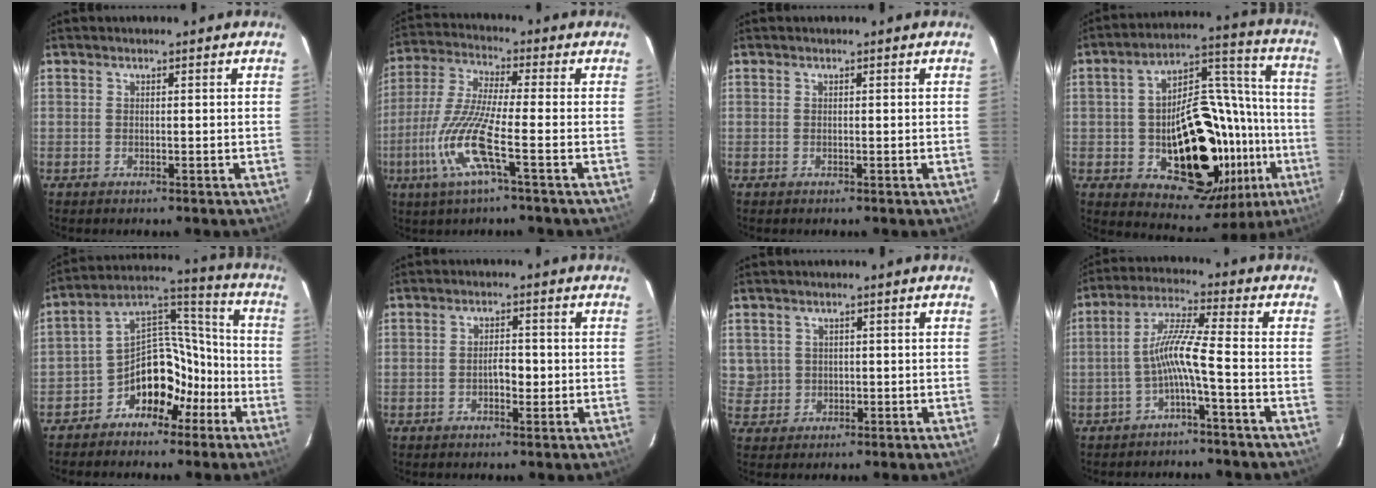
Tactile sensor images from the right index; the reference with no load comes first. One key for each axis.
{"total": 12.1, "fx": -4.5, "fy": 0.6, "fz": 11.2, "tx": -0.249, "ty": -0.005, "tz": -0.093}
{"total": 0.0}
{"total": 29.1, "fx": -8.3, "fy": 17.3, "fz": 21.8, "tx": -0.327, "ty": 0.040, "tz": -0.092}
{"total": 11.5, "fx": -7.0, "fy": 8.0, "fz": 4.3, "tx": -0.074, "ty": 0.062, "tz": -0.115}
{"total": 2.9, "fx": -0.7, "fy": 1.5, "fz": 2.4, "tx": -0.042, "ty": 0.004, "tz": -0.010}
{"total": 3.4, "fx": 0.8, "fy": 3.3, "fz": 0.3, "tx": 0.007, "ty": 0.014, "tz": 0.021}
{"total": 6.7, "fx": -2.8, "fy": -0.7, "fz": 6.0, "tx": -0.137, "ty": 0.013, "tz": -0.052}